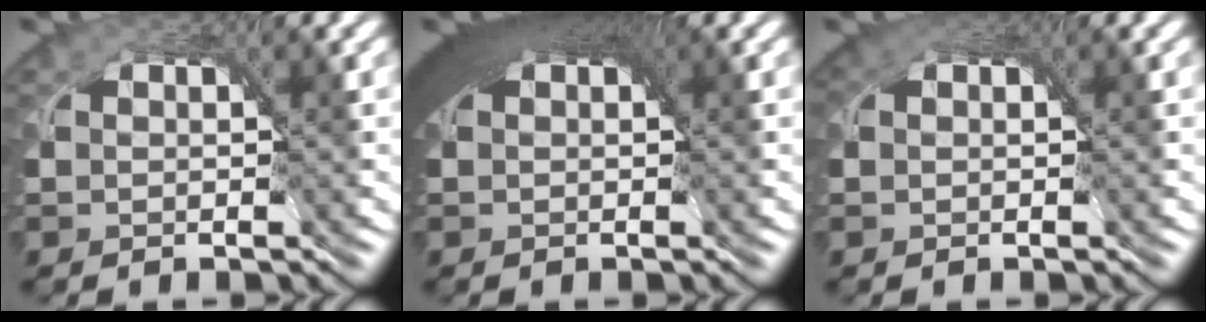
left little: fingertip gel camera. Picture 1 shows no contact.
{"total": 7.9, "force": [3.0, 3.9, 6.2], "torque": [-0.097, 0.018, 0.032]}
{"total": 1.8, "force": [0.8, 1.3, 1.0], "torque": [-0.024, 0.003, 0.008]}